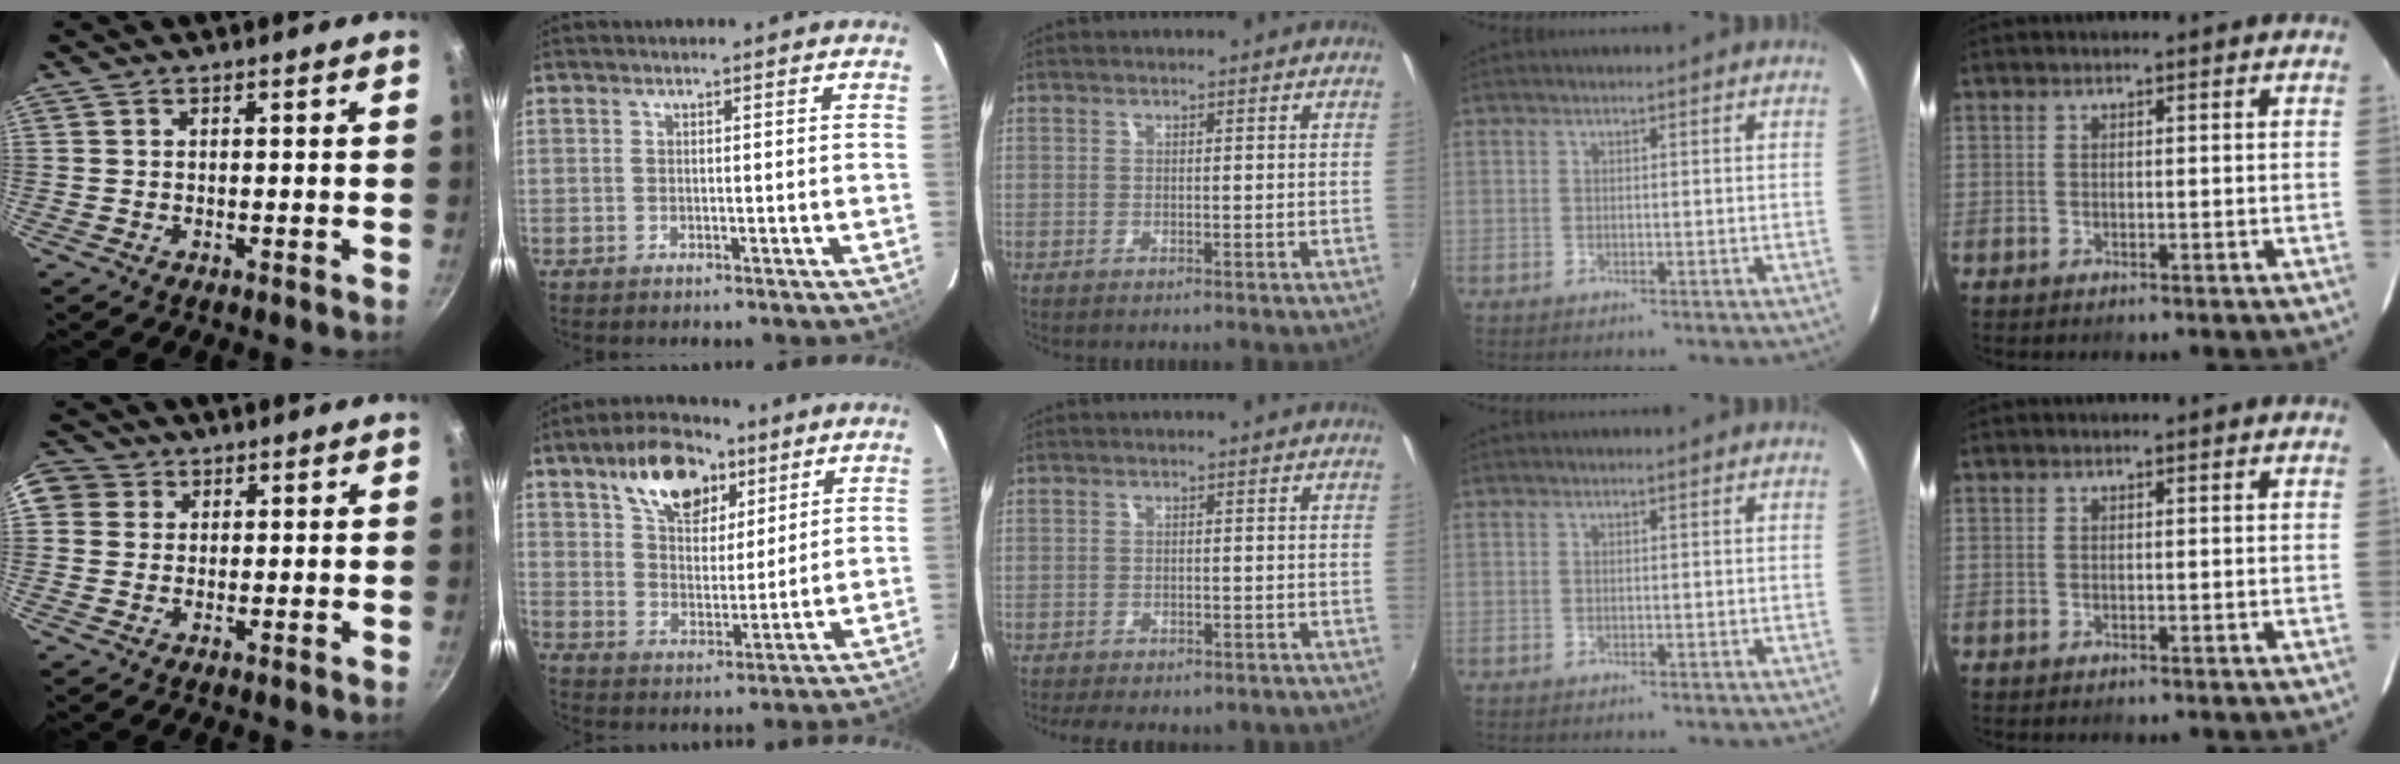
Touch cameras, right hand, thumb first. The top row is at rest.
{"thumb": {"total": 7.0, "force": [2.0, 6.3, 2.3], "torque": [-0.024, 0.009, 0.023]}, "index": {"total": 14.0, "force": [8.3, 7.6, 8.3], "torque": [-0.142, 0.024, 0.145]}, "middle": {"total": 8.6, "force": [-7.0, 3.0, 3.9], "torque": [-0.091, -0.022, -0.091]}}